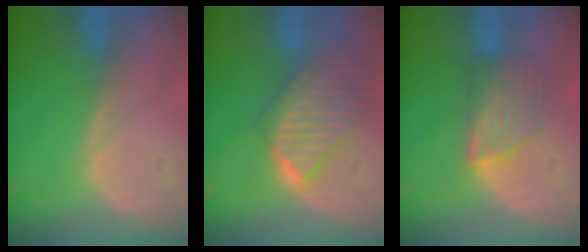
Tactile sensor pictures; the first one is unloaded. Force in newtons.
{"total": 9.8, "press": 8.6, "slide": 4.7}
{"total": 6.0, "press": 6.0, "slide": 1.0}